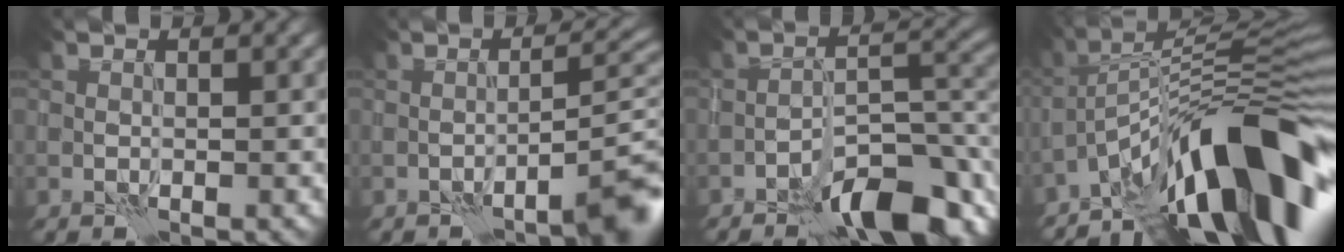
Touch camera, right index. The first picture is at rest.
{"total": 5.1, "force": [-2.9, 0.7, 4.1], "torque": [-0.047, 0.019, -0.046]}
{"total": 9.0, "force": [-5.9, 3.0, 6.0], "torque": [-0.080, 0.010, -0.103]}
{"total": 13.9, "force": [-7.2, 3.7, 11.3], "torque": [-0.163, 0.025, -0.122]}